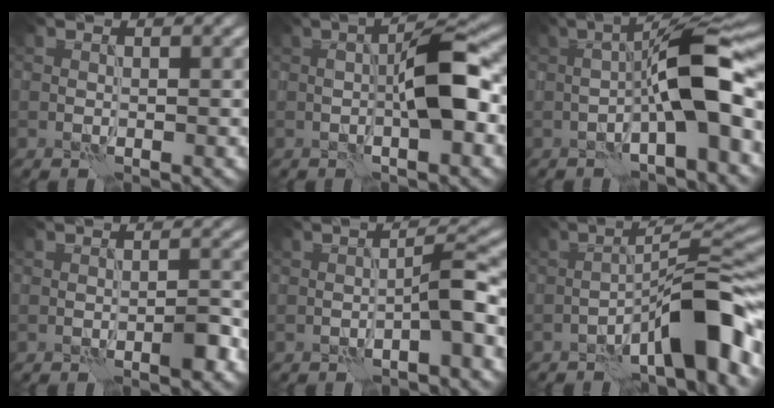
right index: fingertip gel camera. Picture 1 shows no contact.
{"total": 5.5, "force": [-0.7, 1.4, 5.3], "torque": [-0.089, 0.016, -0.017]}
{"total": 8.5, "force": [-1.7, 1.7, 8.1], "torque": [-0.118, 0.030, -0.032]}
{"total": 1.8, "force": [-1.1, 0.4, 1.4], "torque": [-0.020, 0.005, -0.017]}
{"total": 2.9, "force": [-1.4, 0.3, 2.6], "torque": [-0.042, 0.018, -0.027]}
{"total": 9.4, "force": [-5.2, 2.1, 7.5], "torque": [-0.106, 0.031, -0.088]}